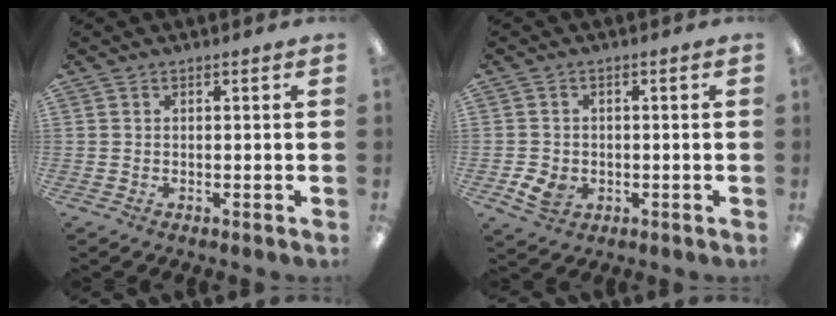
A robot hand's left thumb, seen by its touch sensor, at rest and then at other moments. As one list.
[{"total": 4.3, "force": [-1.3, 3.5, 2.2], "torque": [-0.039, -0.001, -0.023]}]